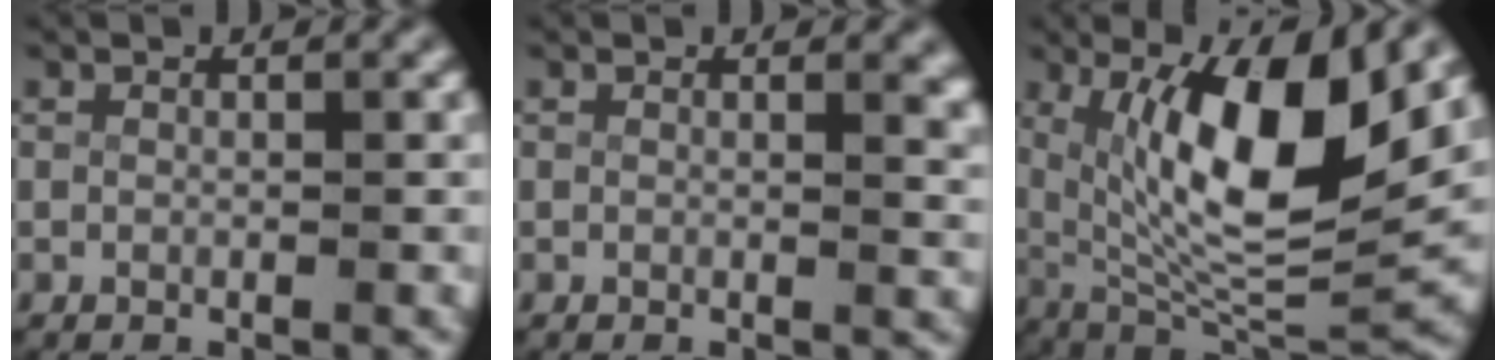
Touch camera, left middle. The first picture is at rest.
{"total": 1.2, "force": [0.8, 0.2, 0.9], "torque": [-0.006, -0.009, 0.012]}
{"total": 12.9, "force": [2.4, 6.1, 11.2], "torque": [-0.203, -0.023, 0.057]}